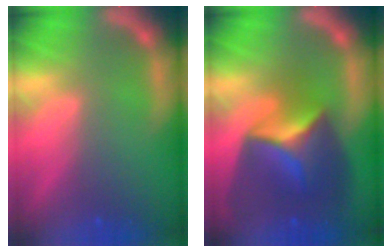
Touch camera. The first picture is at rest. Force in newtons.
{"total": 8.9}